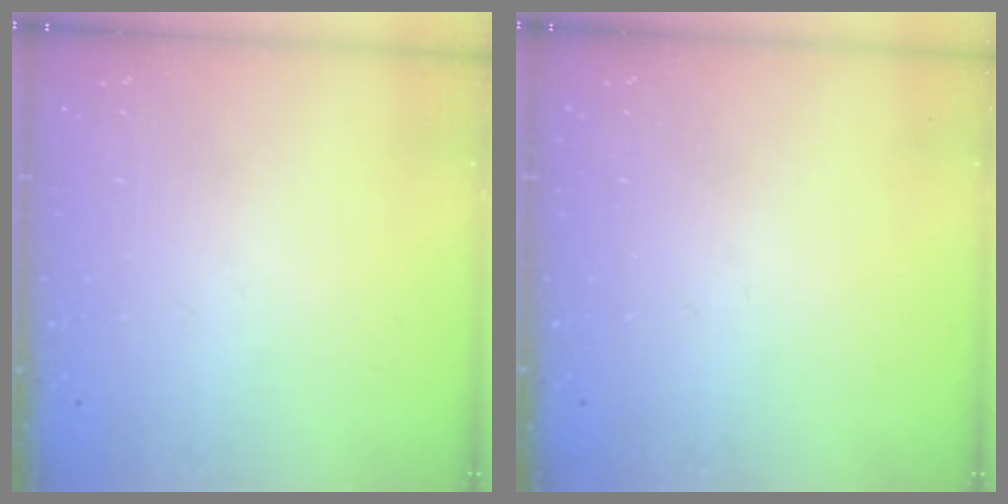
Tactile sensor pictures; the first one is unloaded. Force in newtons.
{"total": 0.0}